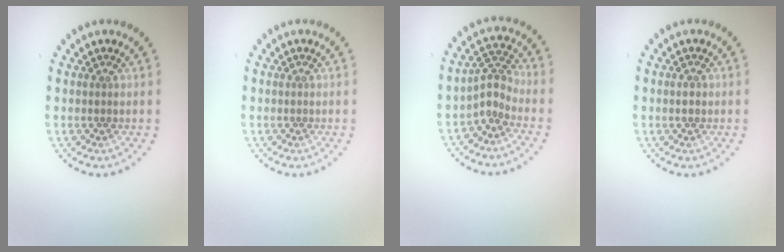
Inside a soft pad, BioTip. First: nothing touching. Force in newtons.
{"total": 0.0}
{"total": 2.3, "press": 1.5, "slide": 1.7}
{"total": 1.1, "press": 1.1, "slide": 0.1}